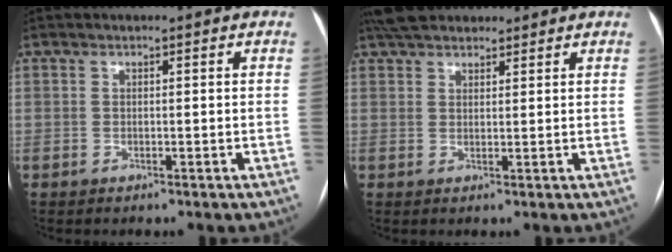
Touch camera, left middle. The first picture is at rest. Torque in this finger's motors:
{"motor_torque": [0.39, -0.50, 0.12, 0.03]}